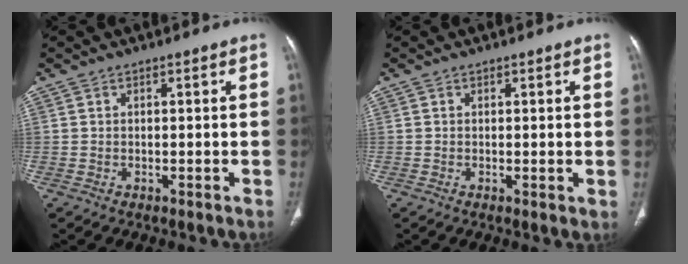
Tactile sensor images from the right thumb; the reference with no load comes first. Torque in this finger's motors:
{"motor_torque": [-0.05, 0.10, -0.33, -0.03, -0.01]}